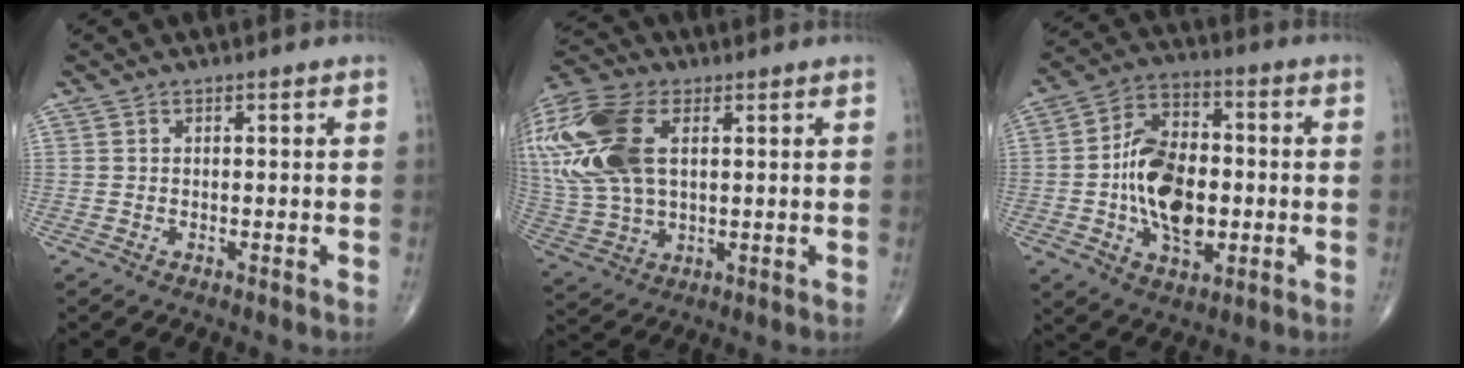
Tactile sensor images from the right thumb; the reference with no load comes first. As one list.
[{"total": 24.9, "force": [6.7, 14.8, 18.8], "torque": [-0.466, 0.020, 0.132]}, {"total": 16.1, "force": [-1.6, 9.9, 12.7], "torque": [-0.199, 0.020, -0.025]}]